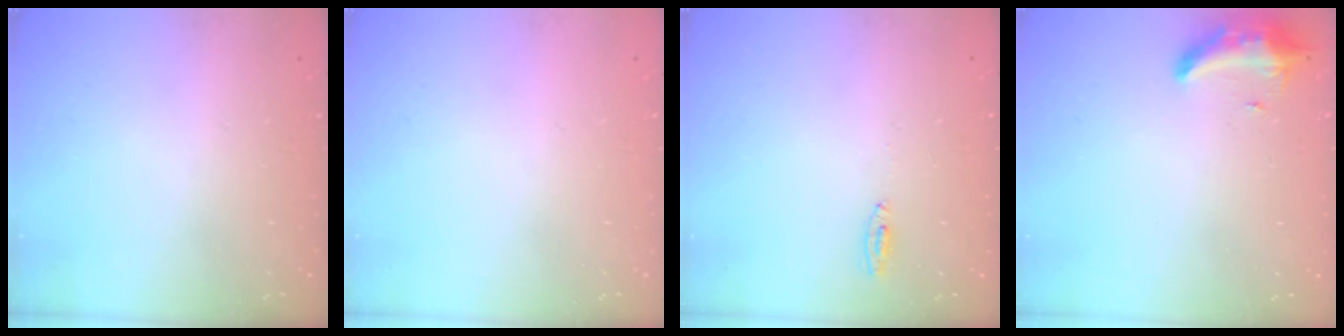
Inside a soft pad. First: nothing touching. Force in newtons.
{"total": 0.0}
{"total": 4.2, "press": 2.6, "slide": 3.3}
{"total": 8.5, "press": 8.4, "slide": 1.4}